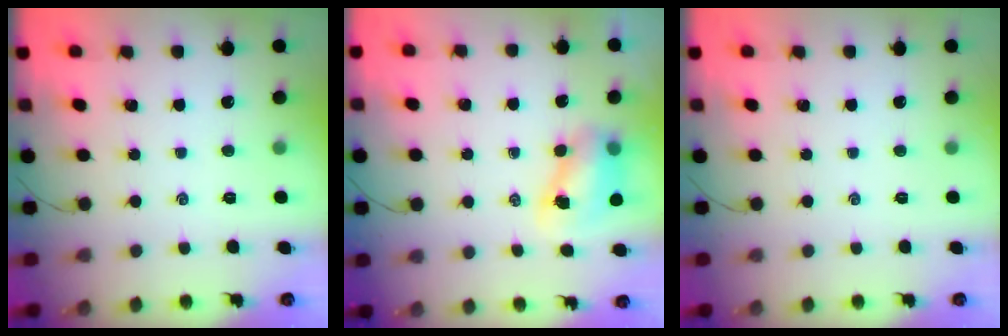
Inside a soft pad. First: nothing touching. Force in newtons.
{"total": 7.9, "press": 7.7, "slide": 1.5}
{"total": 0.0}